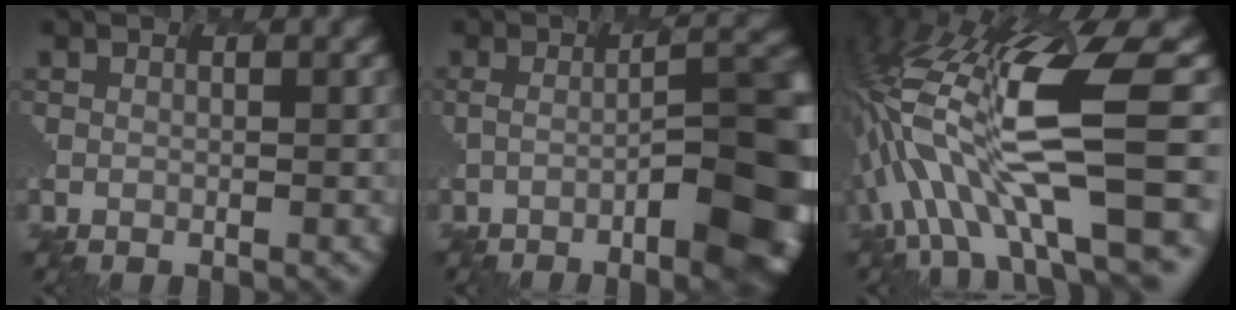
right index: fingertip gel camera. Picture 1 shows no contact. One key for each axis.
{"total": 11.2, "fx": -3.8, "fy": 3.2, "fz": 10.1, "tx": -0.111, "ty": 0.011, "tz": -0.058}
{"total": 12.6, "fx": -0.5, "fy": 4.1, "fz": 12.0, "tx": -0.260, "ty": 0.023, "tz": -0.015}